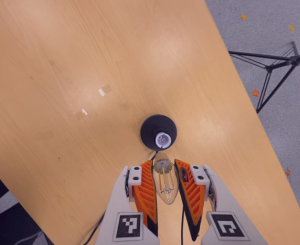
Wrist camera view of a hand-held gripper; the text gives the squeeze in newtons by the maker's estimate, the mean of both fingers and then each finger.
{"total": 20.1, "left": 21.5, "right": 18.8}